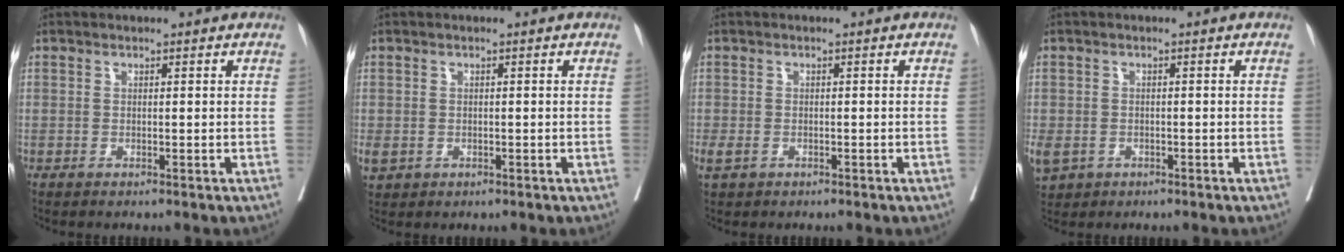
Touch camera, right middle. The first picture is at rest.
{"total": 2.7, "force": [-0.7, 2.2, 1.3], "torque": [-0.032, -0.001, -0.001]}
{"total": 2.3, "force": [-1.2, 1.1, 1.7], "torque": [-0.046, -0.001, -0.016]}
{"total": 8.1, "force": [-3.7, 6.0, 3.8], "torque": [-0.118, -0.009, -0.052]}